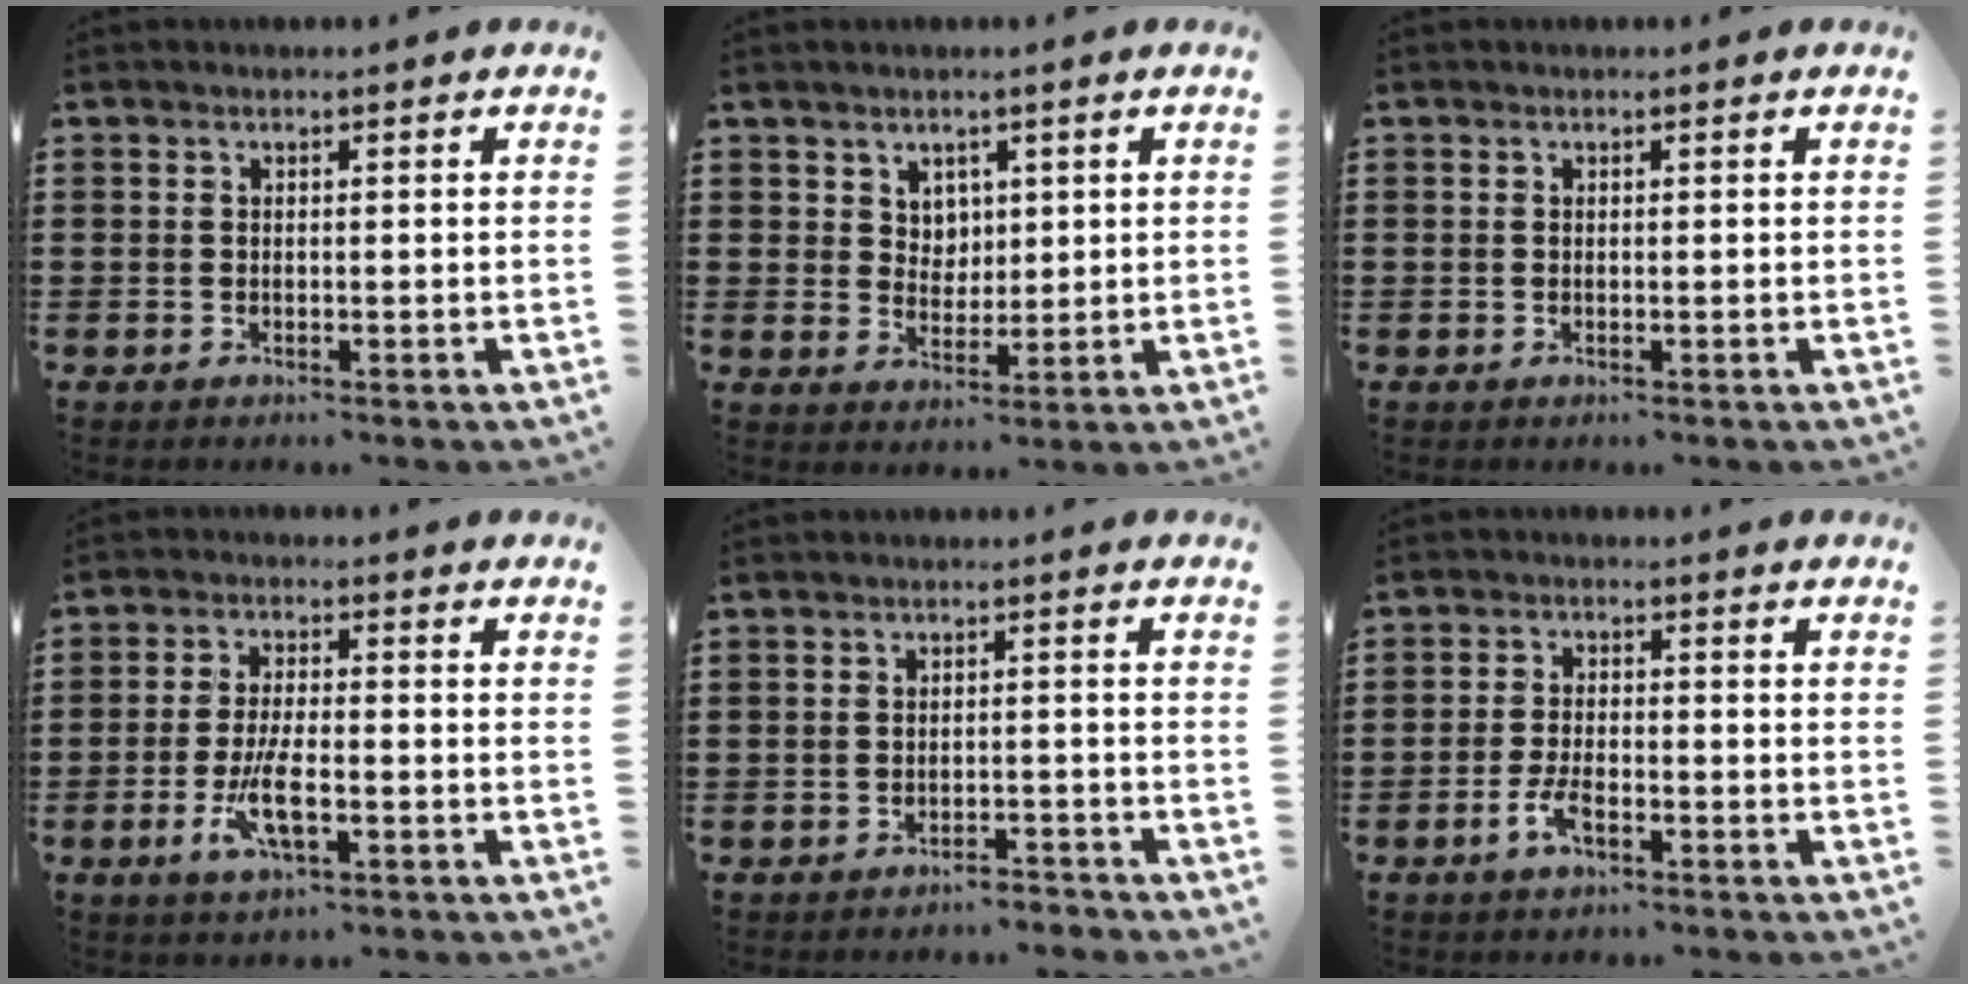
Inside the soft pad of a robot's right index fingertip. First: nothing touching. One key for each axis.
{"total": 3.8, "fx": 2.2, "fy": 3.1, "fz": 0.6, "tx": -0.025, "ty": 0.010, "tz": 0.041}
{"total": 0.0}
{"total": 6.5, "fx": -2.3, "fy": 1.9, "fz": 5.8, "tx": -0.129, "ty": -0.013, "tz": -0.046}
{"total": 2.3, "fx": -2.2, "fy": 0.2, "fz": 0.2, "tx": -0.010, "ty": 0.001, "tz": -0.047}
{"total": 2.8, "fx": -1.6, "fy": 0.8, "fz": 2.1, "tx": -0.051, "ty": -0.004, "tz": -0.033}